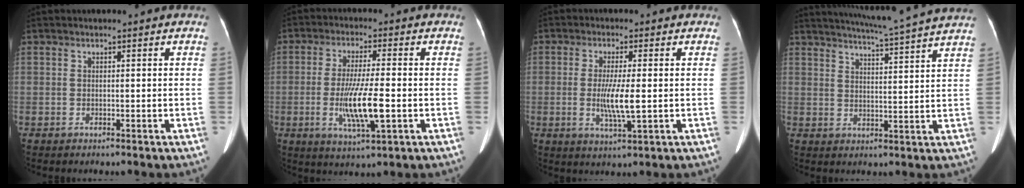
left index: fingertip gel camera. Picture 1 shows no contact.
{"total": 8.9, "force": [-1.9, 0.8, 8.7], "torque": [-0.166, -0.016, -0.034]}
{"total": 5.7, "force": [-0.5, 0.5, 5.7], "torque": [-0.115, -0.013, -0.009]}
{"total": 14.5, "force": [13.3, -1.6, 5.6], "torque": [-0.104, -0.017, 0.170]}